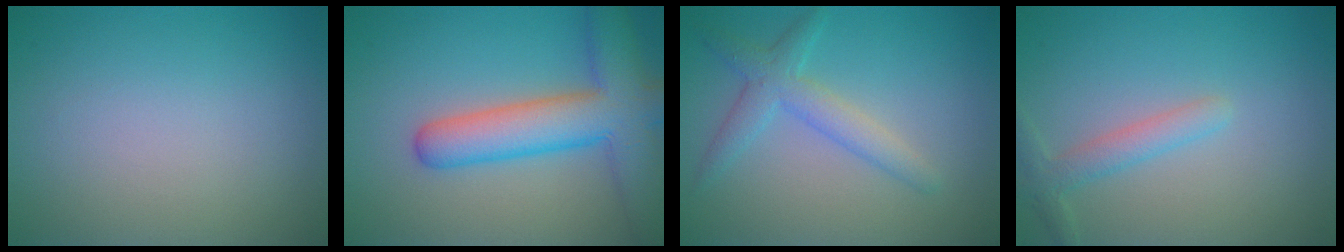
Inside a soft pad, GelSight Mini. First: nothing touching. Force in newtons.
{"total": 8.2, "press": 8.2, "slide": 0.3}
{"total": 2.9, "press": 2.9, "slide": 0.1}
{"total": 2.1, "press": 2.1, "slide": 0.1}